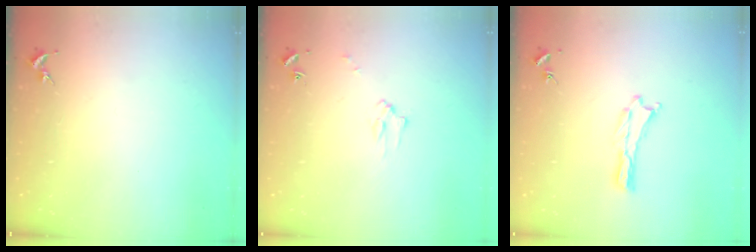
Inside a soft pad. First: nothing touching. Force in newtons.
{"total": 2.2, "press": 2.2, "slide": 0.2}
{"total": 0.0}